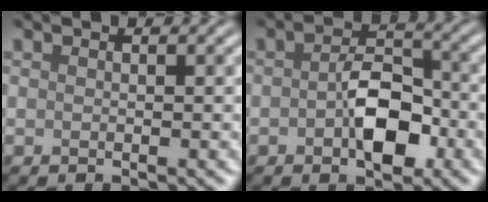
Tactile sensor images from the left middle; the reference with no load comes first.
{"total": 5.0, "force": [-1.2, 2.7, 4.0], "torque": [-0.067, 0.005, -0.023]}